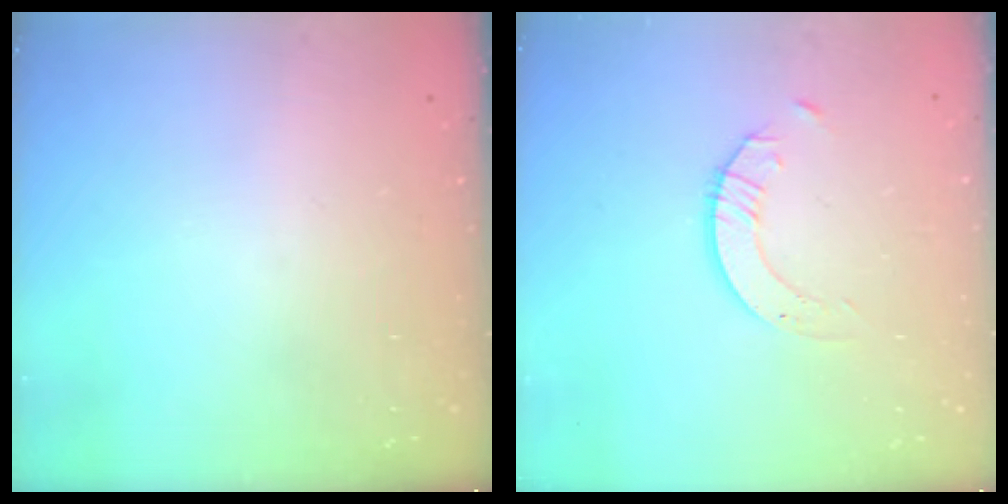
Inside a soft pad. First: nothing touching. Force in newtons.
{"total": 2.1, "press": 2.1, "slide": 0.2}